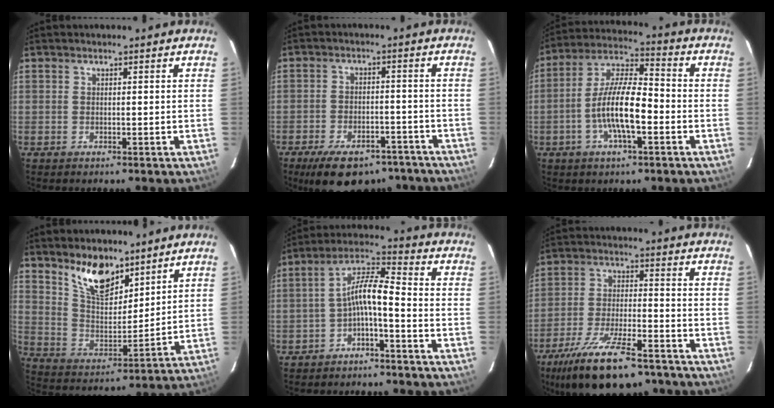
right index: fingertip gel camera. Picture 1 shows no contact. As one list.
[{"total": 16.4, "force": [-12.4, 7.5, 7.6], "torque": [-0.156, 0.001, -0.164]}, {"total": 12.3, "force": [-3.7, 3.5, 11.2], "torque": [-0.224, 0.003, -0.072]}, {"total": 11.6, "force": [8.5, 4.9, 6.1], "torque": [-0.109, -0.002, 0.164]}, {"total": 6.8, "force": [-3.1, 1.4, 5.8], "torque": [-0.135, 0.020, -0.058]}, {"total": 18.7, "force": [-14.1, 5.9, 10.8], "torque": [-0.216, -0.033, -0.227]}]